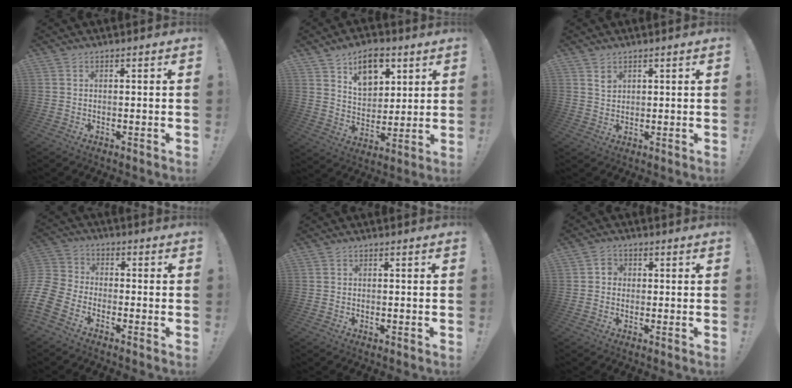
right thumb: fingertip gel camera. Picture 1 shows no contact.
{"total": 11.9, "force": [7.0, 7.7, 5.8], "torque": [-0.084, -0.036, 0.132]}
{"total": 2.5, "force": [1.8, 1.8, 0.5], "torque": [0.009, -0.018, 0.029]}
{"total": 10.4, "force": [-6.5, 6.6, 4.7], "torque": [-0.122, 0.034, -0.123]}
{"total": 0.6, "force": [-0.5, 0.2, 0.1], "torque": [-0.009, 0.003, -0.008]}
{"total": 2.9, "force": [-0.6, 2.6, 1.2], "torque": [-0.016, 0.008, -0.012]}